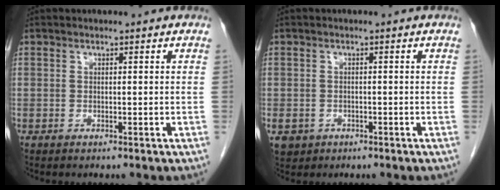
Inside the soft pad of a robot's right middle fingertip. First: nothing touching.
{"total": 4.7, "force": [-2.3, 3.9, 1.2], "torque": [-0.028, 0.000, -0.033]}